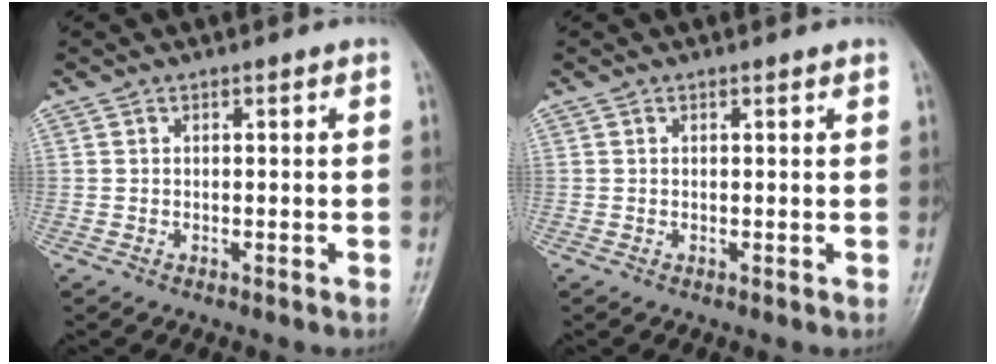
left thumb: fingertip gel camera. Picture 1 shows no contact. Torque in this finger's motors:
{"motor_torque": [-0.15, -0.20, -0.24, -0.25, 0.00]}